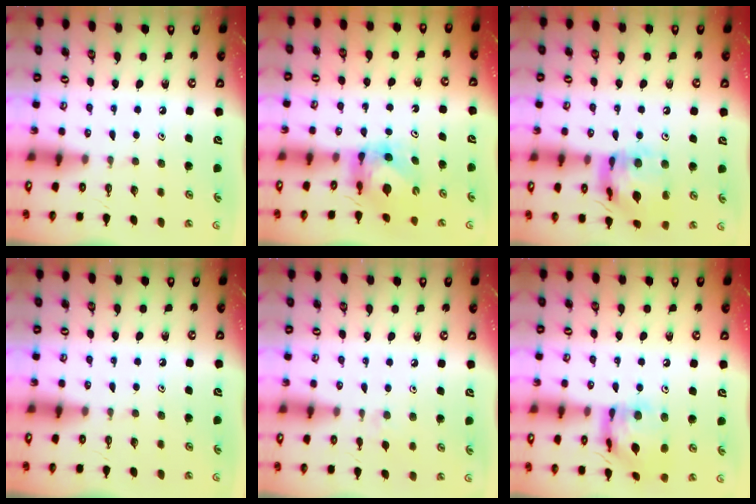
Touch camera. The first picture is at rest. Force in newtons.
{"total": 6.2, "press": 6.1, "slide": 0.8}
{"total": 17.4, "press": 17.3, "slide": 1.4}
{"total": 0.0}
{"total": 2.4, "press": 2.4, "slide": 0.5}
{"total": 13.4, "press": 13.4, "slide": 1.3}